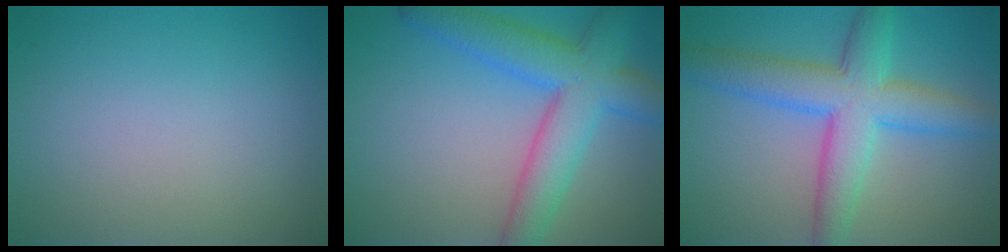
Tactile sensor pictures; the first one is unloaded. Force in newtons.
{"total": 7.3, "press": 7.3, "slide": 0.2}
{"total": 7.2, "press": 7.2, "slide": 0.1}